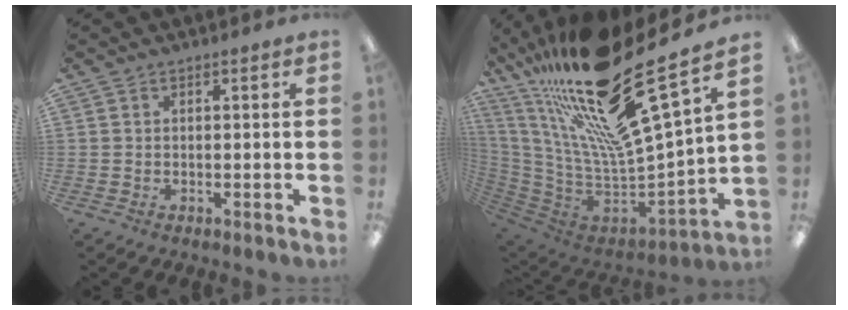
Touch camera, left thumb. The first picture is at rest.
{"total": 29.0, "force": [19.1, 6.6, 20.8], "torque": [-0.333, -0.158, 0.328]}